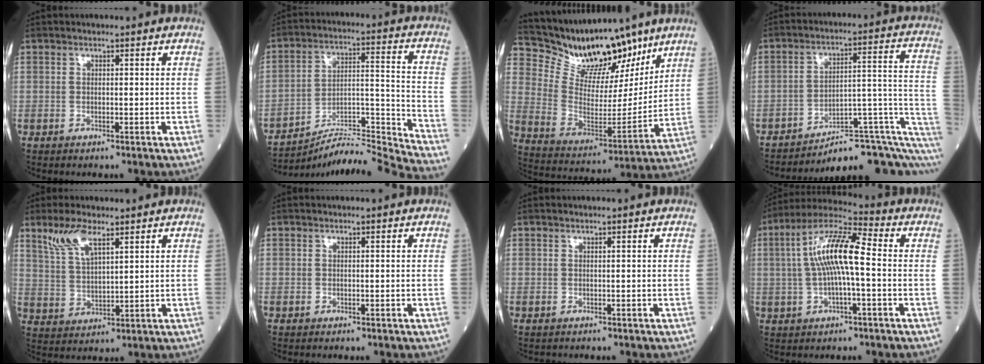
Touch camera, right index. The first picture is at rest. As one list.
[{"total": 18.1, "force": [-17.4, -3.6, 3.4], "torque": [-0.043, 0.021, -0.274]}, {"total": 15.9, "force": [13.6, 5.2, 6.4], "torque": [-0.113, 0.001, 0.247]}, {"total": 14.9, "force": [-11.2, 3.3, 9.1], "torque": [-0.063, 0.075, -0.141]}, {"total": 6.6, "force": [4.5, 1.7, 4.5], "torque": [-0.103, 0.006, 0.097]}, {"total": 0.0}, {"total": 0.0}, {"total": 11.3, "force": [0.5, 2.1, 11.1], "torque": [-0.219, 0.026, 0.006]}]